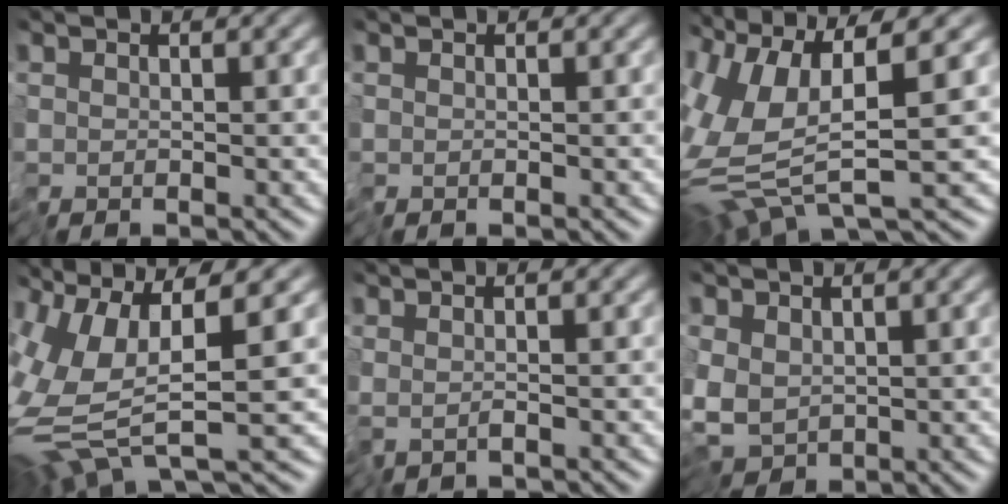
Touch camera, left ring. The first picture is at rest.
{"total": 0.0}
{"total": 8.4, "force": [1.2, 1.7, 8.1], "torque": [-0.190, -0.008, 0.028]}
{"total": 7.7, "force": [0.8, 1.5, 7.5], "torque": [-0.174, -0.009, 0.019]}
{"total": 0.7, "force": [0.3, -0.6, 0.3], "torque": [-0.004, -0.004, 0.009]}
{"total": 4.3, "force": [0.3, 2.7, 3.3], "torque": [-0.058, 0.001, 0.005]}